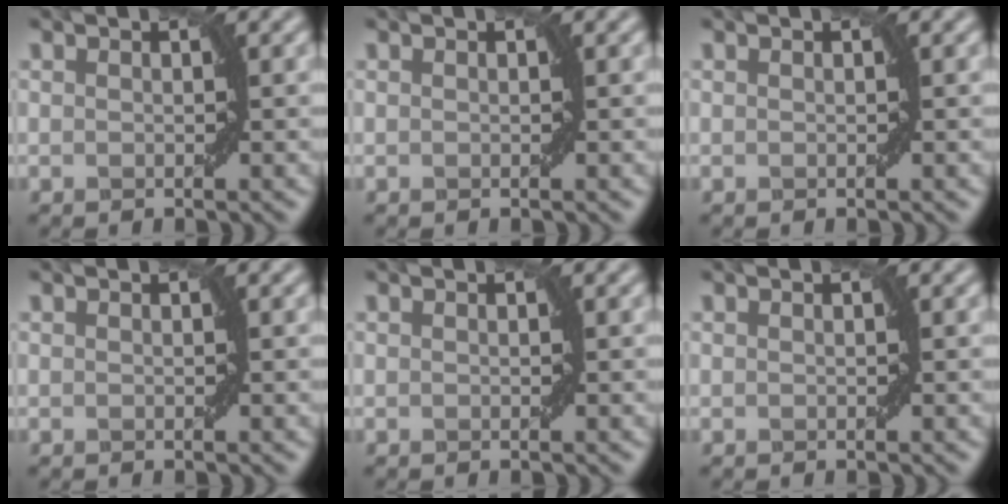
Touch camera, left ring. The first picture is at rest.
{"total": 0.0}
{"total": 0.0}
{"total": 0.0}
{"total": 0.0}
{"total": 0.0}